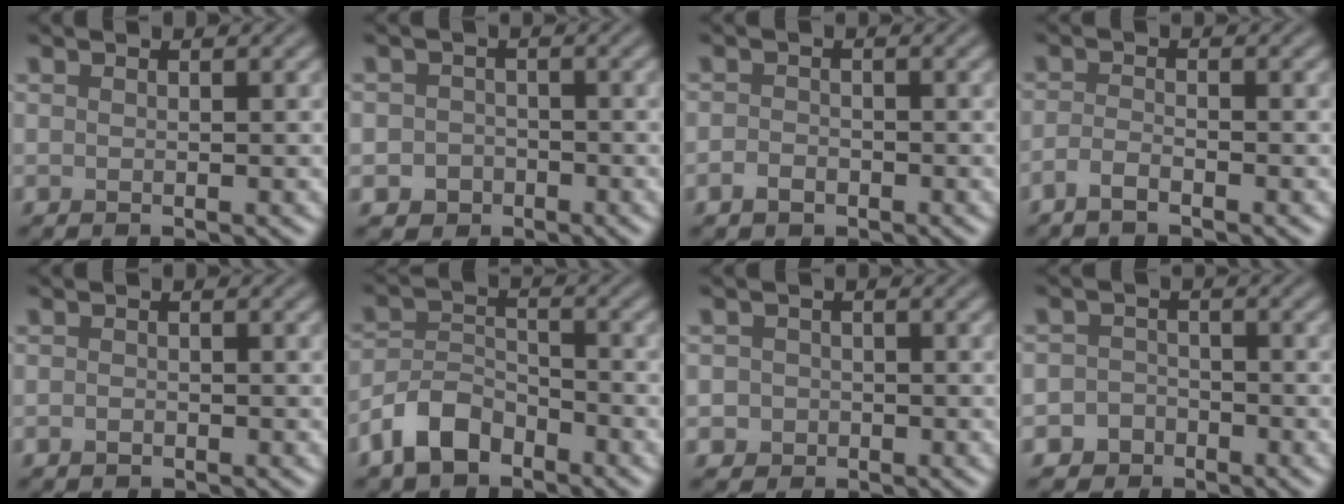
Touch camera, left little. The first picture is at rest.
{"total": 2.2, "force": [-0.9, 1.9, 0.4], "torque": [0.010, 0.002, -0.019]}
{"total": 1.6, "force": [-0.9, 1.1, 0.7], "torque": [-0.011, 0.000, -0.020]}
{"total": 1.6, "force": [-1.2, 0.4, 1.0], "torque": [-0.021, 0.001, -0.029]}
{"total": 0.6, "force": [-0.4, 0.4, 0.3], "torque": [-0.006, -0.002, -0.006]}
{"total": 4.6, "force": [-3.2, 2.5, 2.1], "torque": [-0.036, 0.004, -0.072]}
{"total": 1.7, "force": [-0.4, 1.6, 0.3], "torque": [0.014, 0.000, -0.010]}
{"total": 2.7, "force": [-1.7, 2.1, 0.2], "torque": [0.027, 0.004, -0.035]}